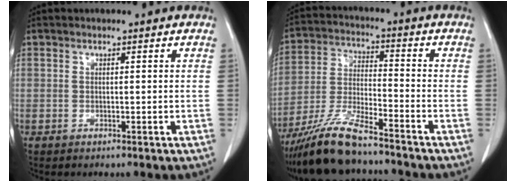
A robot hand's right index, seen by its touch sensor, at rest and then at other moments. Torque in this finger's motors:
{"motor_torque": [1.11, -1.03, 0.56, 0.16]}